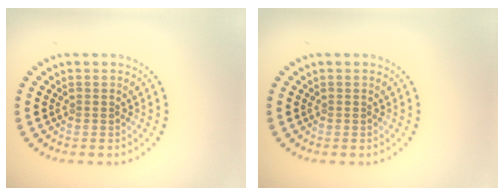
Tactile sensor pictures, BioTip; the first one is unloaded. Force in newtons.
{"total": 0.0}